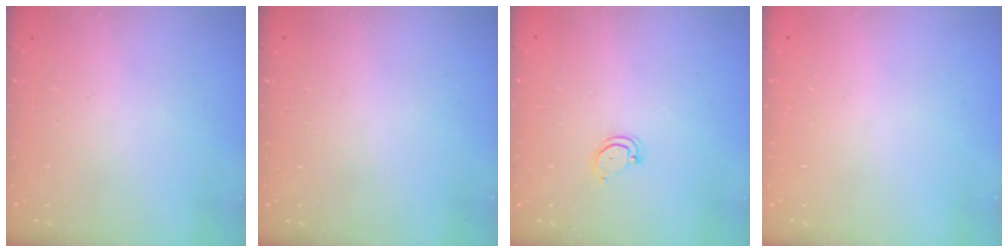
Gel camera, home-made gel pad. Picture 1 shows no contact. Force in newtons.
{"total": 0.0}
{"total": 2.8, "press": 2.8, "slide": 0.2}
{"total": 0.0}